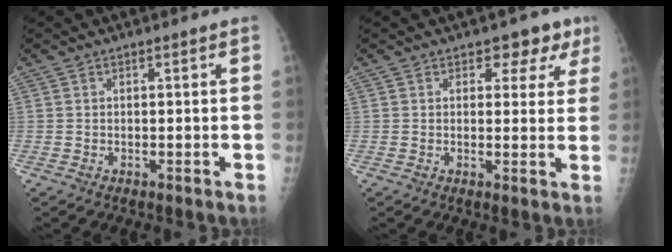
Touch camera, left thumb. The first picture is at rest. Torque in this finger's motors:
{"motor_torque": [0.02, 0.03, 0.07, 0.03, -0.01]}